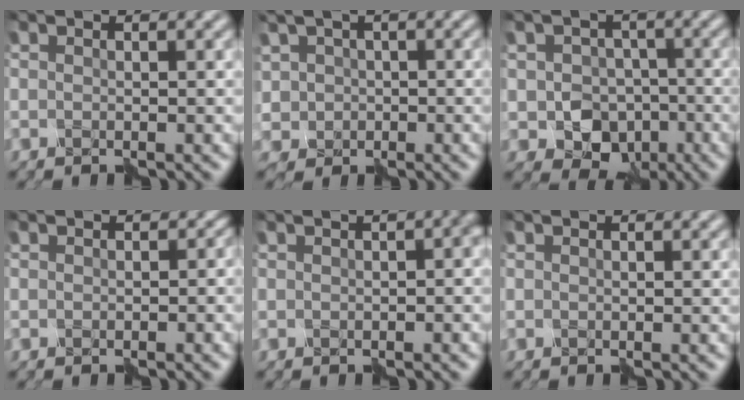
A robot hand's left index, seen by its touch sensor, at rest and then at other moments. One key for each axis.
{"total": 2.2, "fx": -0.2, "fy": 2.2, "fz": -0.3, "tx": -0.003, "ty": 0.008, "tz": 0.009}
{"total": 4.3, "fx": -1.7, "fy": 3.4, "fz": 1.9, "tx": -0.034, "ty": -0.001, "tz": -0.022}
{"total": 1.1, "fx": -0.3, "fy": 0.9, "fz": 0.5, "tx": 0.002, "ty": 0.011, "tz": -0.011}
{"total": 3.0, "fx": -0.2, "fy": 1.3, "fz": 2.7, "tx": -0.021, "ty": 0.015, "tz": 0.001}
{"total": 0.0}